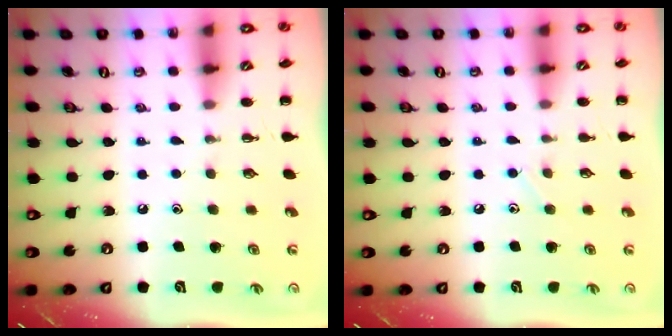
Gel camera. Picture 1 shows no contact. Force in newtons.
{"total": 3.3, "press": 3.1, "slide": 1.1}